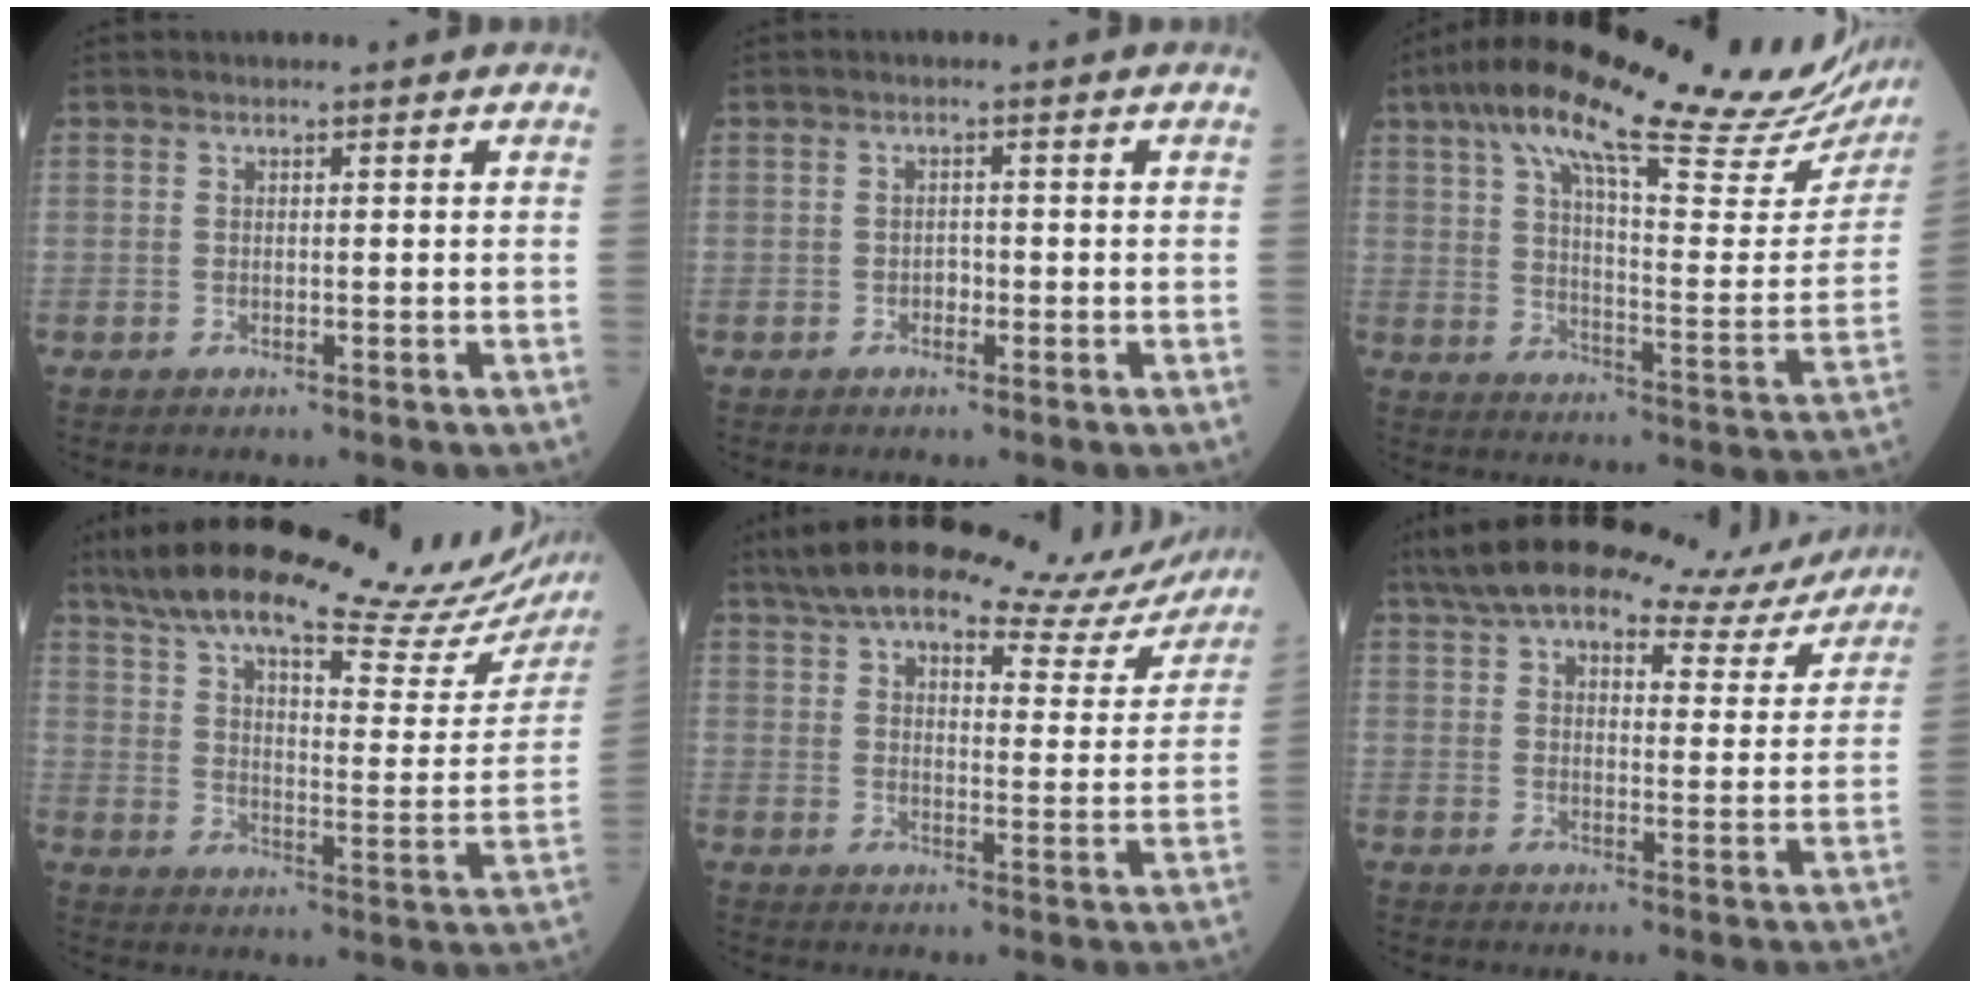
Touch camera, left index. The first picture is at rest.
{"total": 1.2, "force": [-0.5, 0.8, 0.7], "torque": [-0.009, 0.004, -0.010]}
{"total": 30.1, "force": [23.8, 4.7, 17.8], "torque": [-0.282, -0.009, 0.314]}
{"total": 31.3, "force": [27.0, 5.5, 14.9], "torque": [-0.247, -0.038, 0.348]}
{"total": 21.6, "force": [19.2, 5.9, 7.9], "torque": [-0.111, 0.000, 0.239]}
{"total": 18.0, "force": [15.1, 5.9, 7.9], "torque": [-0.114, 0.025, 0.192]}